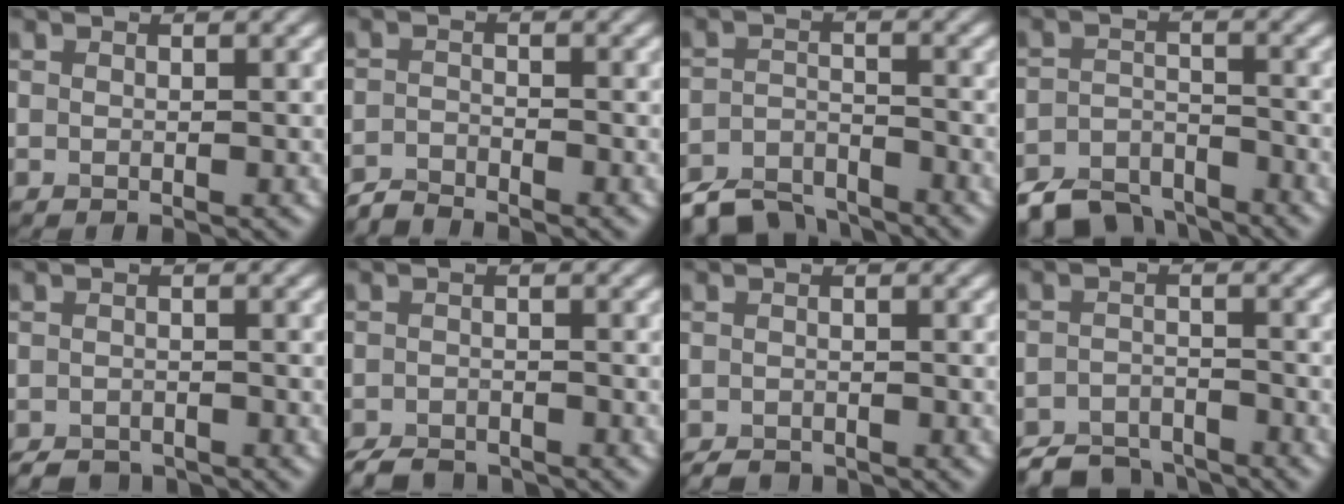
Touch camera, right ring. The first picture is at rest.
{"total": 2.0, "force": [-2.0, 0.2, 0.2], "torque": [-0.004, -0.002, -0.047]}
{"total": 5.5, "force": [-4.9, 1.7, 1.6], "torque": [-0.027, -0.011, -0.096]}
{"total": 5.8, "force": [-5.1, 2.3, 1.7], "torque": [-0.030, -0.012, -0.096]}
{"total": 2.4, "force": [-2.2, 0.8, 0.5], "torque": [-0.004, -0.003, -0.038]}
{"total": 3.4, "force": [-3.1, 1.0, 1.0], "torque": [-0.013, -0.007, -0.057]}
{"total": 1.7, "force": [-1.6, 0.5, 0.4], "torque": [-0.003, -0.002, -0.028]}
{"total": 4.9, "force": [-4.5, 1.4, 1.1], "torque": [-0.016, -0.008, -0.085]}